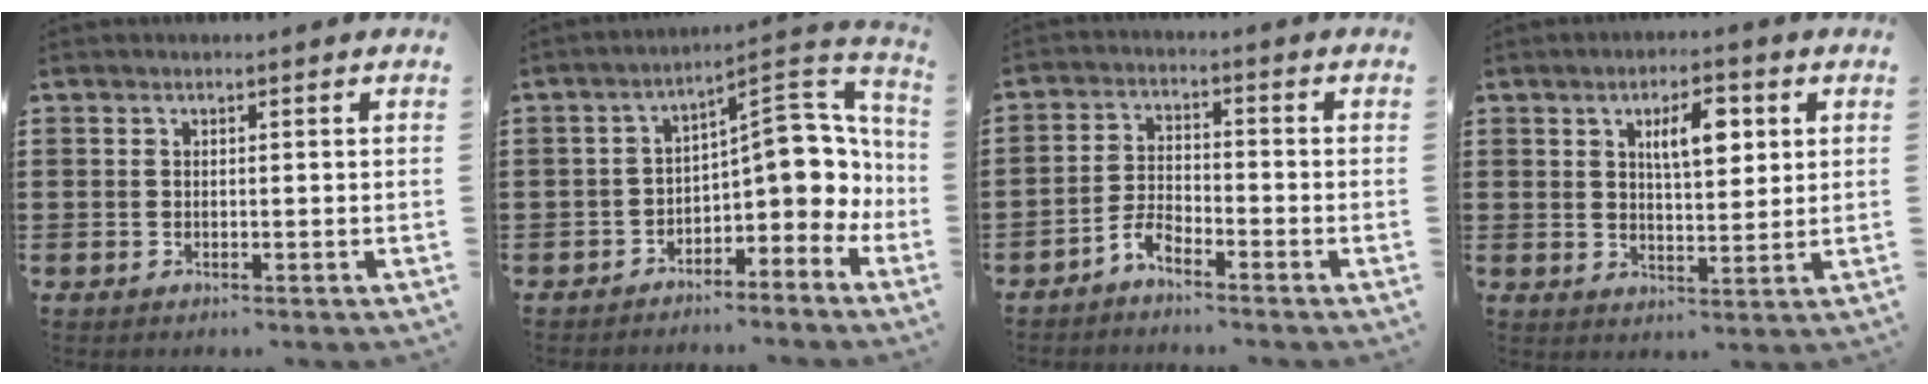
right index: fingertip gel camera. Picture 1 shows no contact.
{"total": 8.7, "force": [-1.1, 4.4, 7.5], "torque": [-0.099, -0.010, -0.026]}
{"total": 3.4, "force": [-3.2, 0.7, 1.0], "torque": [-0.035, 0.005, -0.069]}
{"total": 6.1, "force": [2.1, 2.3, 5.2], "torque": [-0.092, 0.004, 0.031]}